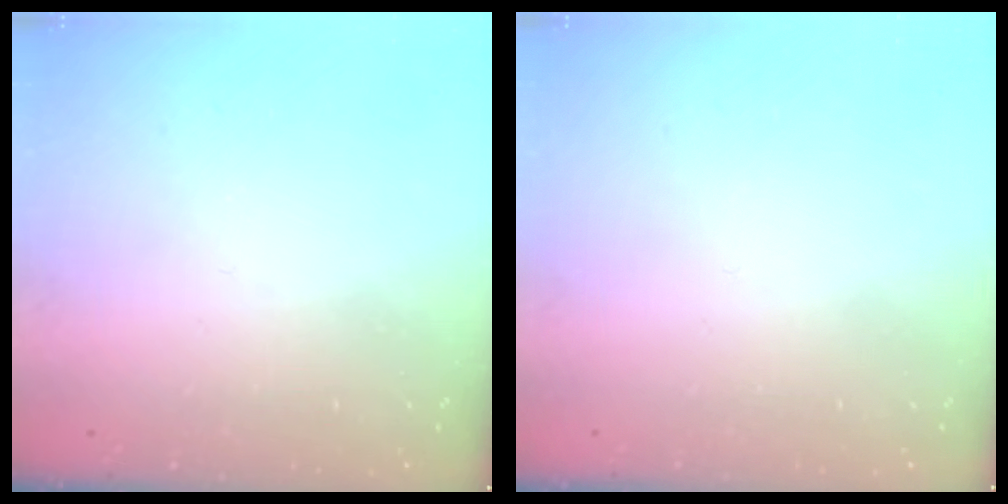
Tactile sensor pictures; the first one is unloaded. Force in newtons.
{"total": 1.7, "press": 1.7, "slide": 0.1}